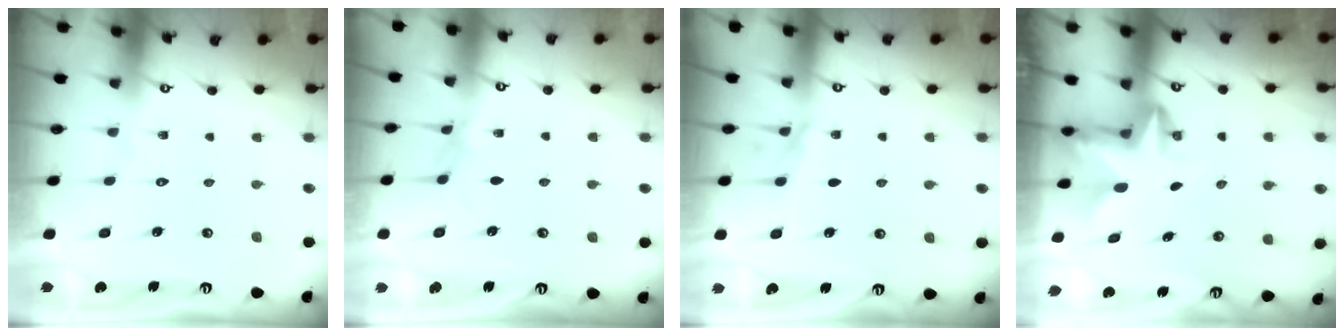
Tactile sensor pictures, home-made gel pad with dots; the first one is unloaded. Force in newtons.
{"total": 2.8, "press": 2.7, "slide": 0.4}
{"total": 2.1, "press": 2.1, "slide": 0.2}
{"total": 2.6, "press": 2.5, "slide": 0.5}